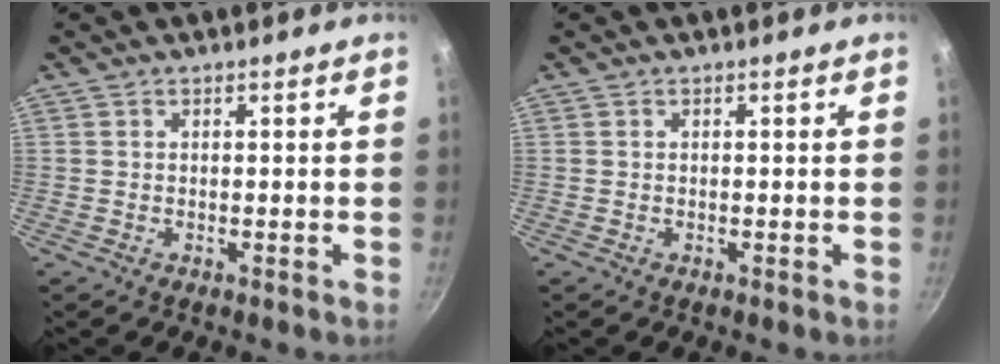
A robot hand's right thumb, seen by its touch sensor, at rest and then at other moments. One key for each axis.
{"total": 0.0}